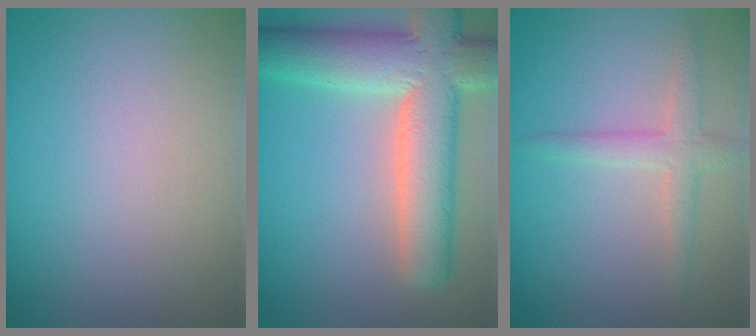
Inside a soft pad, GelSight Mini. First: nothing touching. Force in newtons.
{"total": 10.1, "press": 10.1, "slide": 1.0}
{"total": 2.4, "press": 2.4, "slide": 0.0}